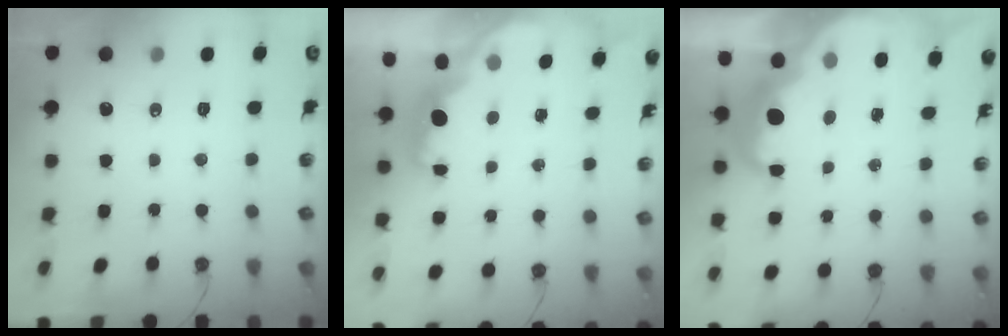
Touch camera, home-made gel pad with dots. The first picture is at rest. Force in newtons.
{"total": 1.9, "press": 1.8, "slide": 0.5}
{"total": 7.6, "press": 7.6, "slide": 0.4}